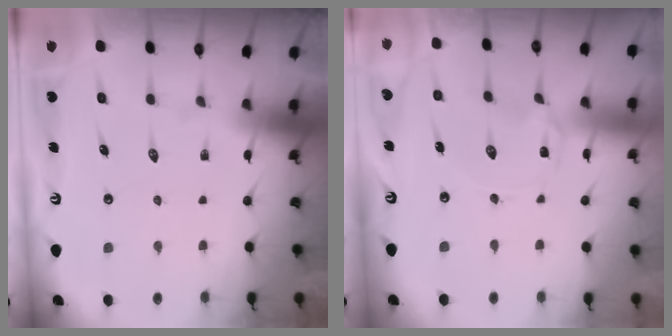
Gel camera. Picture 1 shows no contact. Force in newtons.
{"total": 0.0}